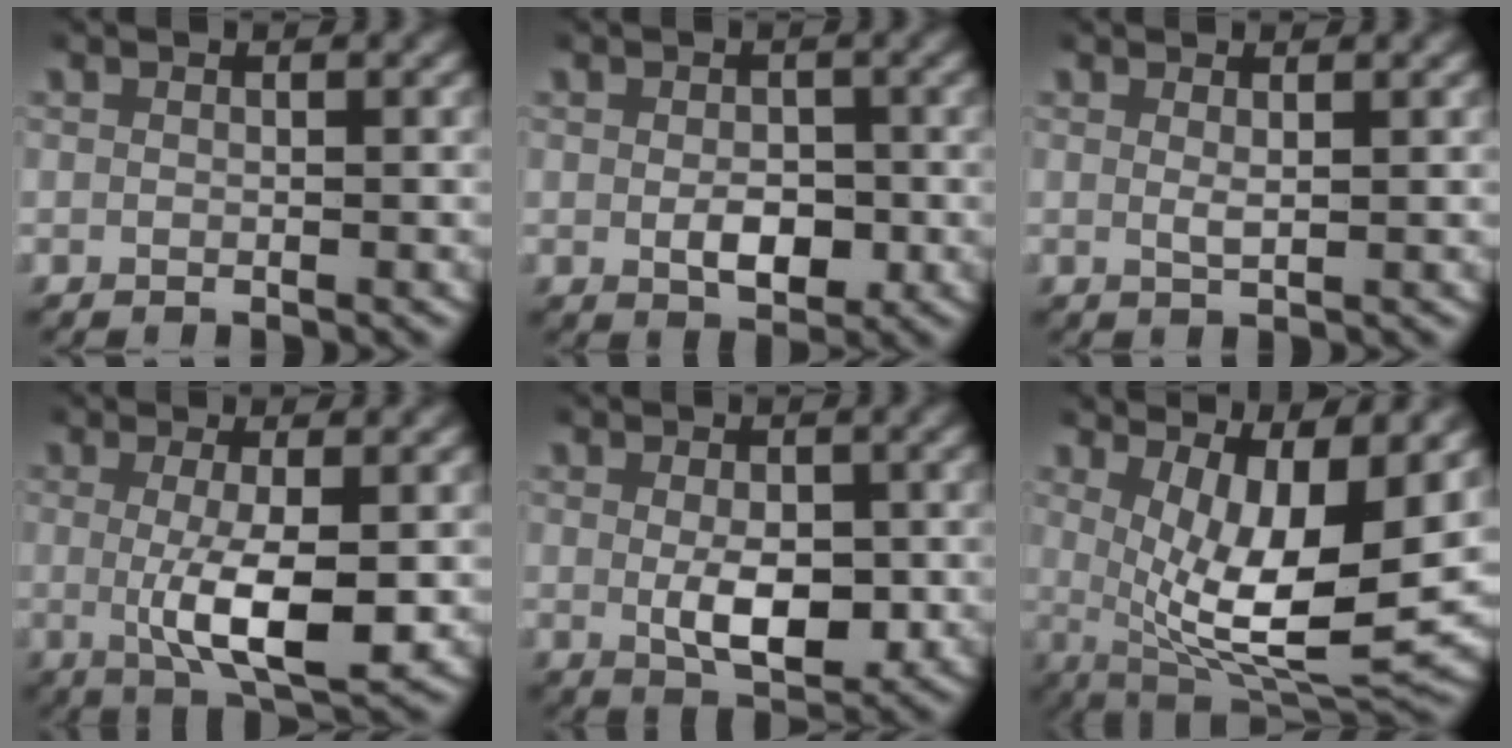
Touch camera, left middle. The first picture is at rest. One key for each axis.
{"total": 3.1, "fx": -0.5, "fy": 2.1, "fz": 2.2, "tx": -0.032, "ty": -0.015, "tz": -0.003}
{"total": 1.0, "fx": 0.6, "fy": 0.0, "fz": 0.8, "tx": -0.019, "ty": -0.005, "tz": 0.013}
{"total": 5.9, "fx": -0.4, "fy": 1.6, "fz": 5.6, "tx": -0.100, "ty": -0.017, "tz": 0.002}
{"total": 4.5, "fx": -0.2, "fy": 2.5, "fz": 3.8, "tx": -0.064, "ty": -0.021, "tz": 0.004}
{"total": 12.0, "fx": 1.4, "fy": 5.4, "fz": 10.6, "tx": -0.168, "ty": -0.034, "tz": 0.035}